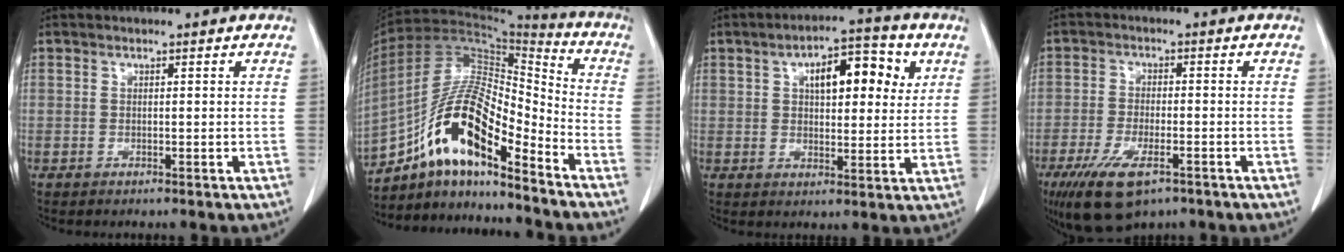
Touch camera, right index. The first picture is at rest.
{"total": 16.0, "force": [-10.0, 3.8, 11.9], "torque": [-0.224, 0.028, -0.176]}
{"total": 10.2, "force": [3.6, 4.3, 8.6], "torque": [-0.123, 0.021, 0.052]}
{"total": 10.0, "force": [-6.0, 3.5, 7.2], "torque": [-0.134, -0.019, -0.098]}